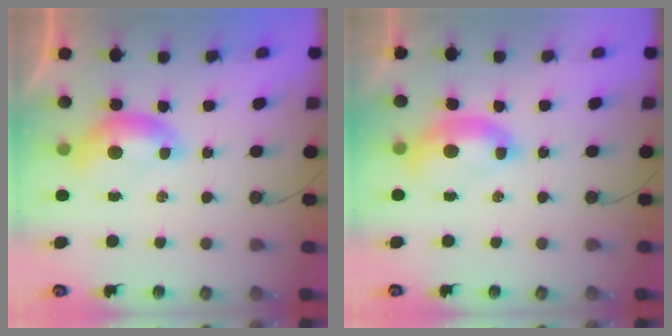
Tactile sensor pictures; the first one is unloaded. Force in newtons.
{"total": 2.6, "press": 2.6, "slide": 0.5}